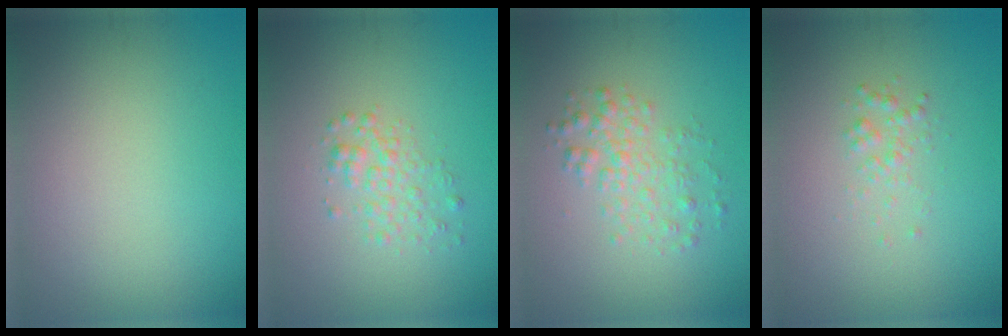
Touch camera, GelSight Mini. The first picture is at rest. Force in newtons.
{"total": 2.1, "press": 2.1, "slide": 0.1}
{"total": 2.7, "press": 2.7, "slide": 0.0}
{"total": 1.1, "press": 1.1, "slide": 0.1}